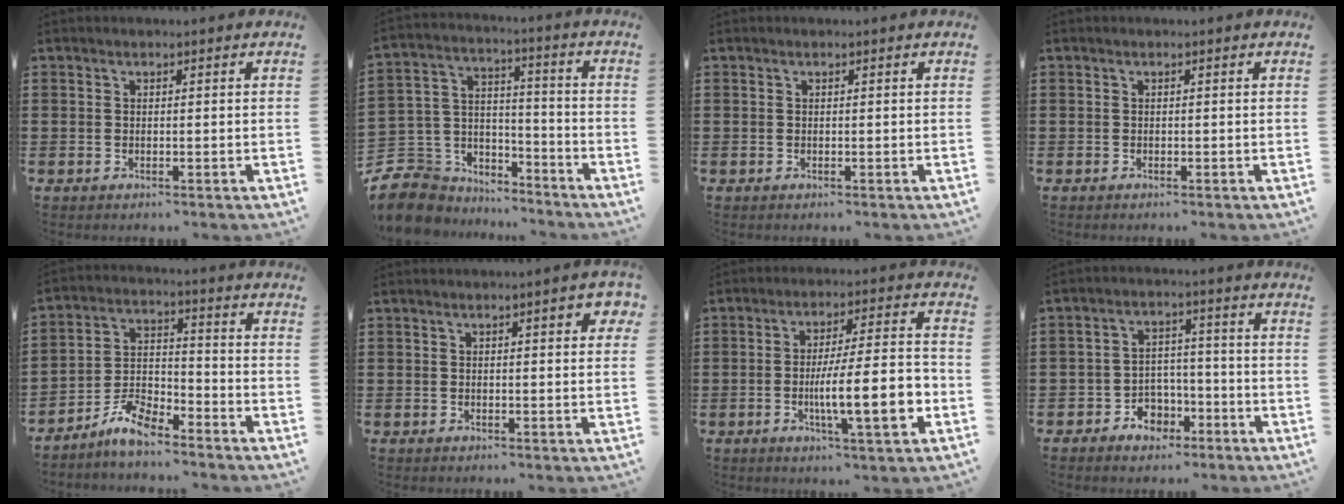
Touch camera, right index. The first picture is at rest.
{"total": 7.4, "force": [-5.9, 4.5, 0.7], "torque": [-0.055, -0.004, -0.119]}
{"total": 0.0}
{"total": 0.0}
{"total": 6.5, "force": [-5.6, 1.8, 2.8], "torque": [-0.068, 0.007, -0.109]}
{"total": 2.7, "force": [0.9, 0.6, 2.4], "torque": [-0.032, 0.000, 0.009]}
{"total": 12.3, "force": [-3.2, 2.2, 11.6], "torque": [-0.181, -0.007, -0.057]}
{"total": 4.0, "force": [-2.7, 2.8, 1.0], "torque": [-0.027, 0.007, -0.054]}